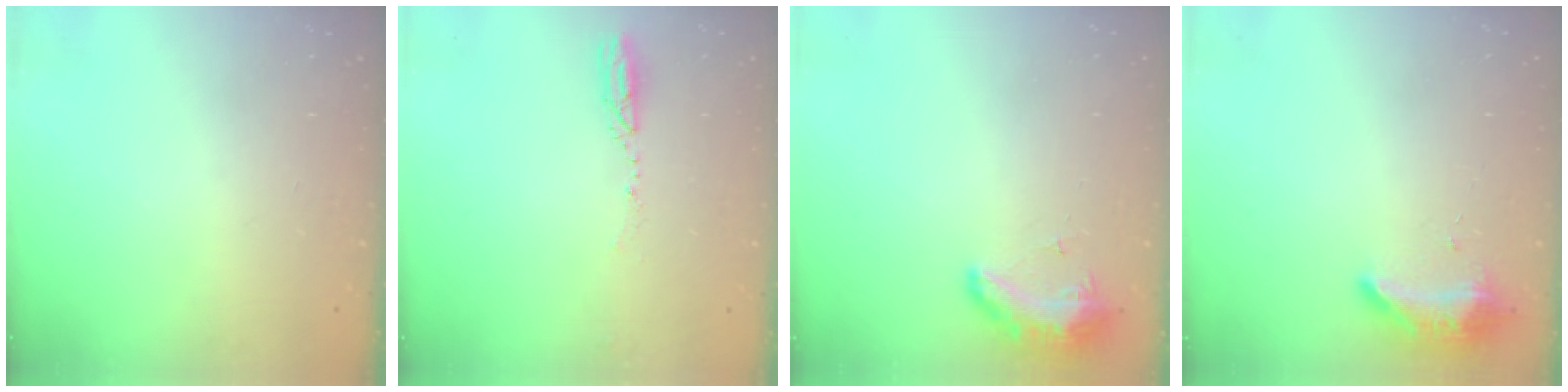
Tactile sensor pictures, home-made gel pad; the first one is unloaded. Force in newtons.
{"total": 3.3, "press": 3.2, "slide": 0.8}
{"total": 16.9, "press": 11.4, "slide": 12.5}
{"total": 8.4, "press": 8.4, "slide": 0.4}